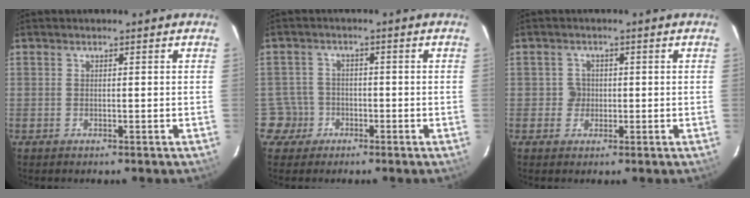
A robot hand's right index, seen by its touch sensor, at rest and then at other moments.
{"total": 4.3, "force": [-1.9, 3.9, -0.3], "torque": [0.005, 0.021, -0.034]}
{"total": 2.4, "force": [-0.2, 2.4, 0.1], "torque": [0.002, 0.008, -0.002]}